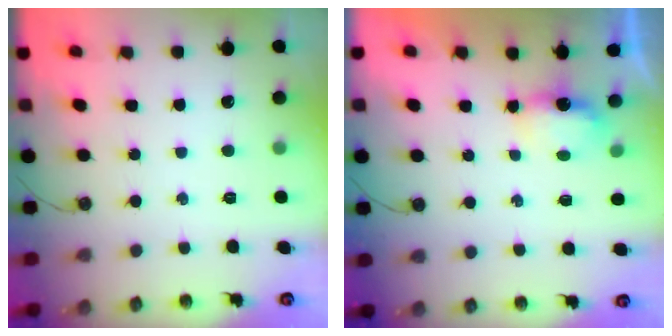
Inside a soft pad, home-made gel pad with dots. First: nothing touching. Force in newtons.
{"total": 4.1, "press": 4.1, "slide": 0.5}